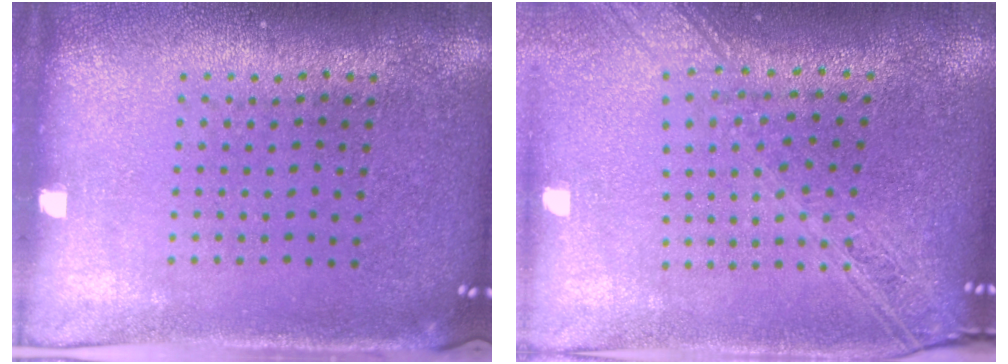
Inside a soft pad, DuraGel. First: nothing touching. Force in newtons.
{"total": 2.2, "press": 1.9, "slide": 1.2}